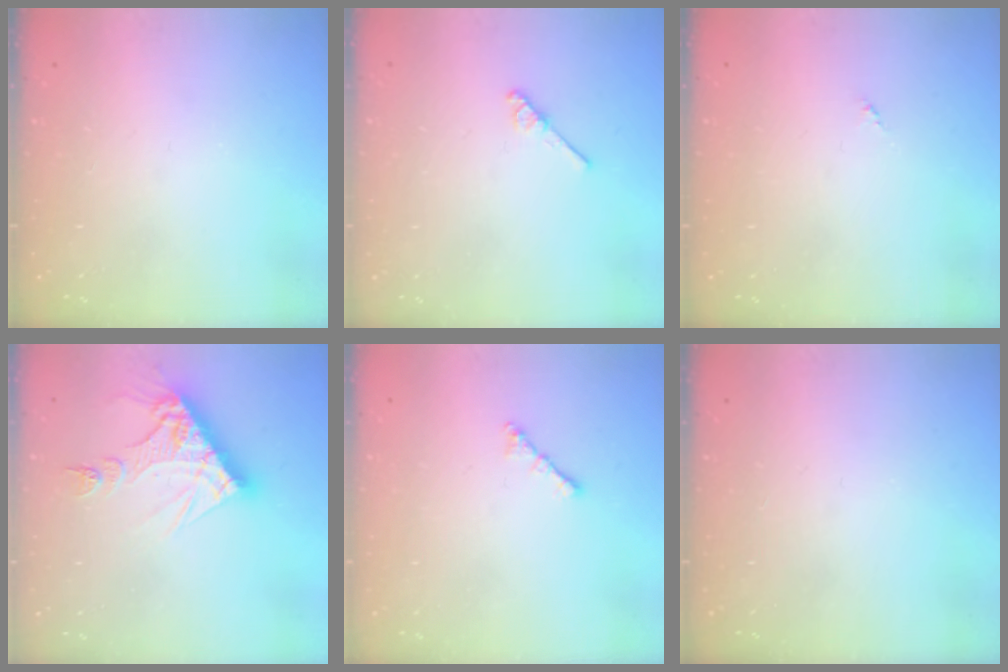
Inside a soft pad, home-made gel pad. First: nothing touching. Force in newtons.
{"total": 3.0, "press": 2.9, "slide": 0.5}
{"total": 0.0}
{"total": 12.9, "press": 12.8, "slide": 1.3}
{"total": 2.1, "press": 2.0, "slide": 0.6}
{"total": 0.0}